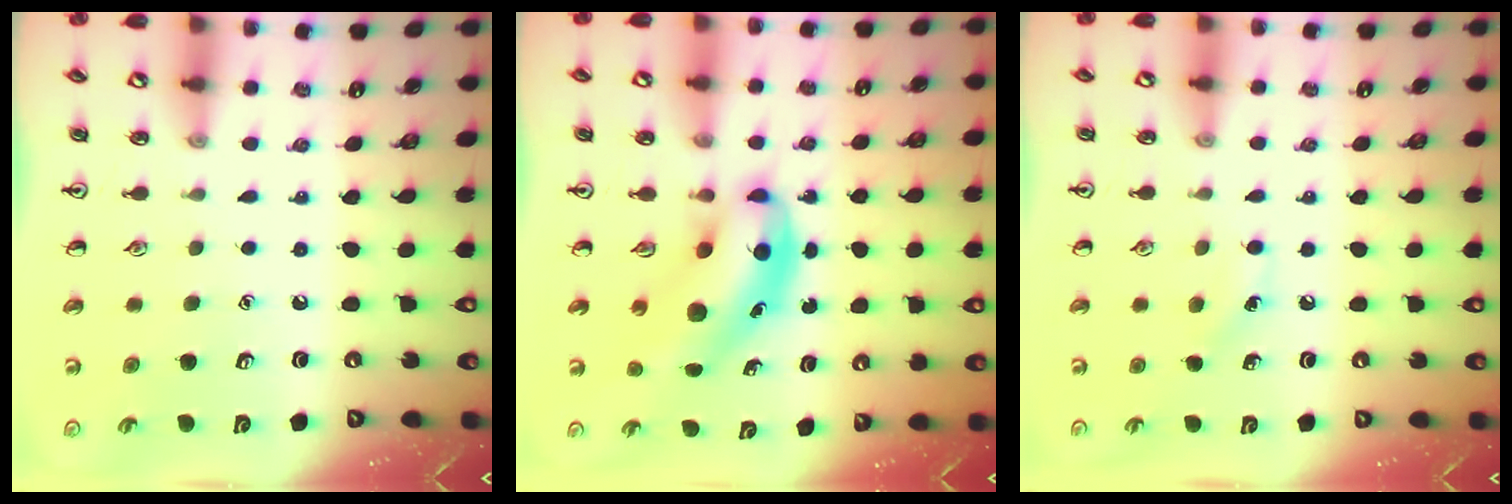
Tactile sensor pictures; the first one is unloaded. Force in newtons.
{"total": 8.2, "press": 7.8, "slide": 2.4}
{"total": 4.9, "press": 4.6, "slide": 1.6}